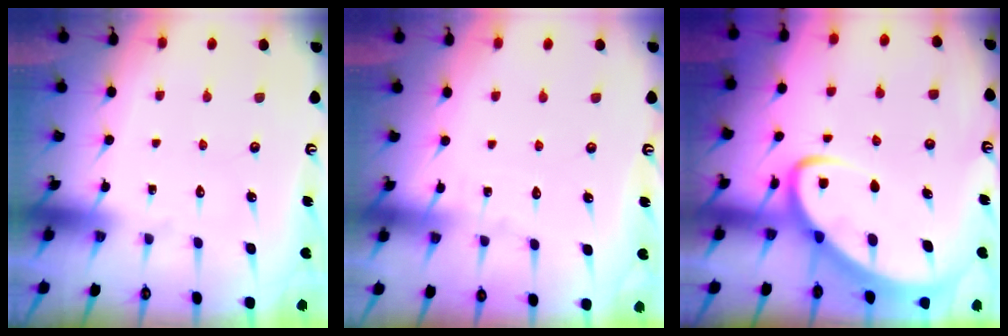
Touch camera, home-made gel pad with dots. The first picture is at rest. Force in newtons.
{"total": 2.5, "press": 2.5, "slide": 0.3}
{"total": 5.4, "press": 5.4, "slide": 0.5}